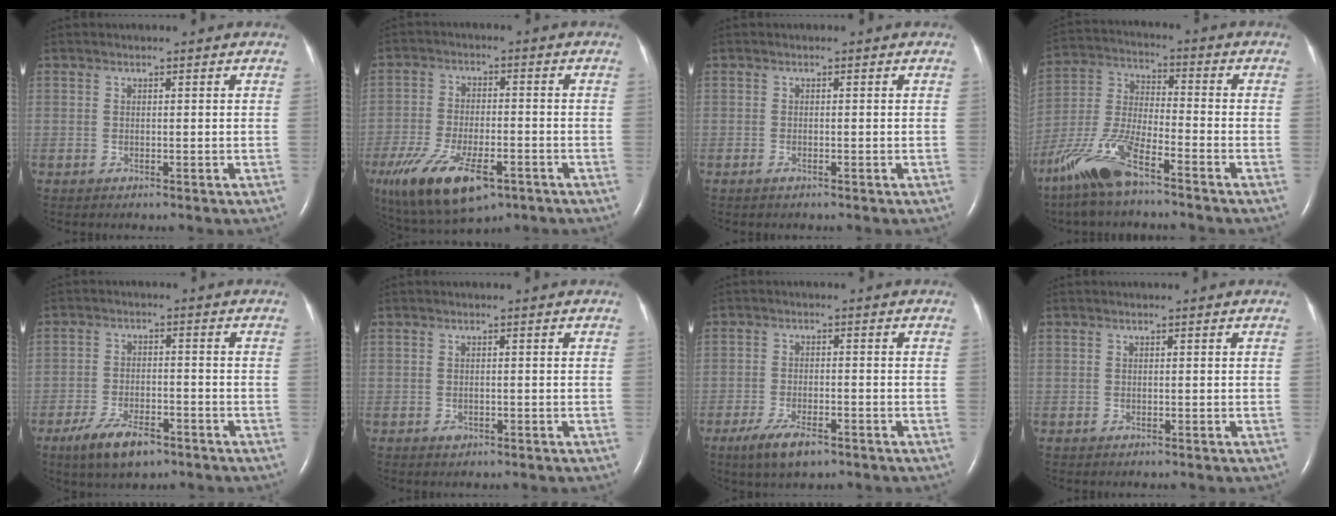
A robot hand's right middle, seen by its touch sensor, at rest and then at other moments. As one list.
[{"total": 16.2, "force": [-8.9, 6.6, 11.8], "torque": [-0.242, -0.024, -0.144]}, {"total": 0.5, "force": [-0.4, 0.1, 0.3], "torque": [-0.010, -0.001, -0.005]}, {"total": 12.0, "force": [-8.3, 2.5, 8.2], "torque": [-0.192, -0.017, -0.164]}, {"total": 7.2, "force": [-4.8, 2.6, 4.7], "torque": [-0.098, -0.008, -0.081]}, {"total": 0.8, "force": [-0.5, 0.5, 0.3], "torque": [-0.007, 0.001, -0.004]}, {"total": 5.7, "force": [-3.7, 1.7, 3.9], "torque": [-0.085, -0.010, -0.062]}, {"total": 0.0}]